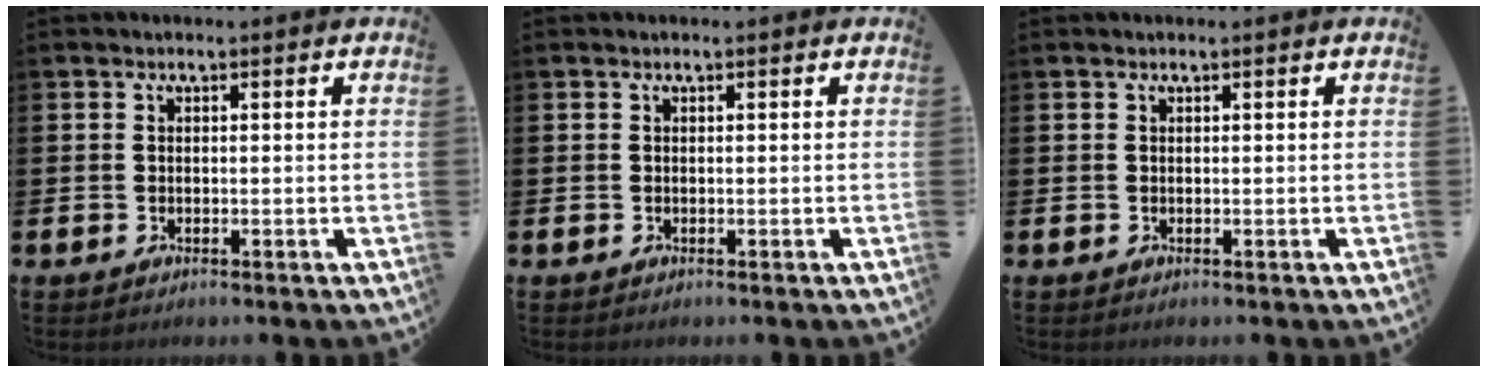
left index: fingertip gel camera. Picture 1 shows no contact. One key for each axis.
{"total": 0.0}
{"total": 0.0}